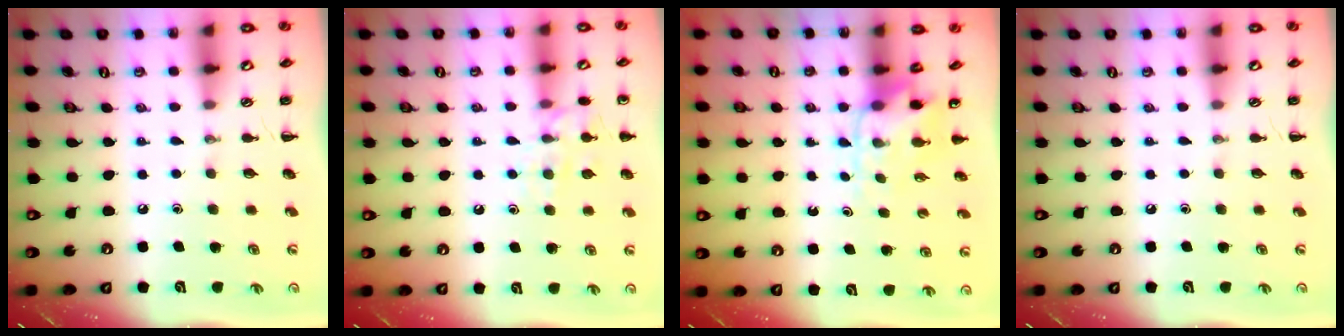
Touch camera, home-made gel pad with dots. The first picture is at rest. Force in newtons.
{"total": 10.7, "press": 10.6, "slide": 0.9}
{"total": 4.7, "press": 4.7, "slide": 0.3}
{"total": 0.0}